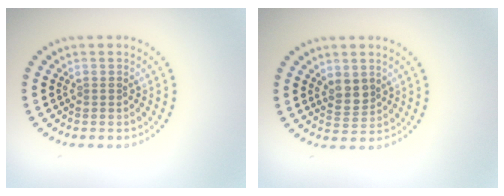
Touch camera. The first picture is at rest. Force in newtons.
{"total": 2.2, "press": 2.0, "slide": 0.9}